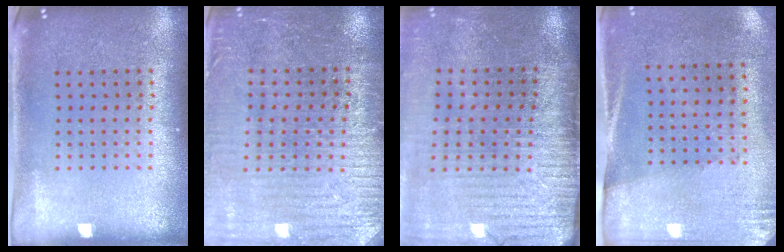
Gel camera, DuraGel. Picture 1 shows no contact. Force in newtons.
{"total": 3.1, "press": 3.0, "slide": 0.9}
{"total": 3.9, "press": 3.4, "slide": 2.0}
{"total": 2.7, "press": 2.4, "slide": 1.4}